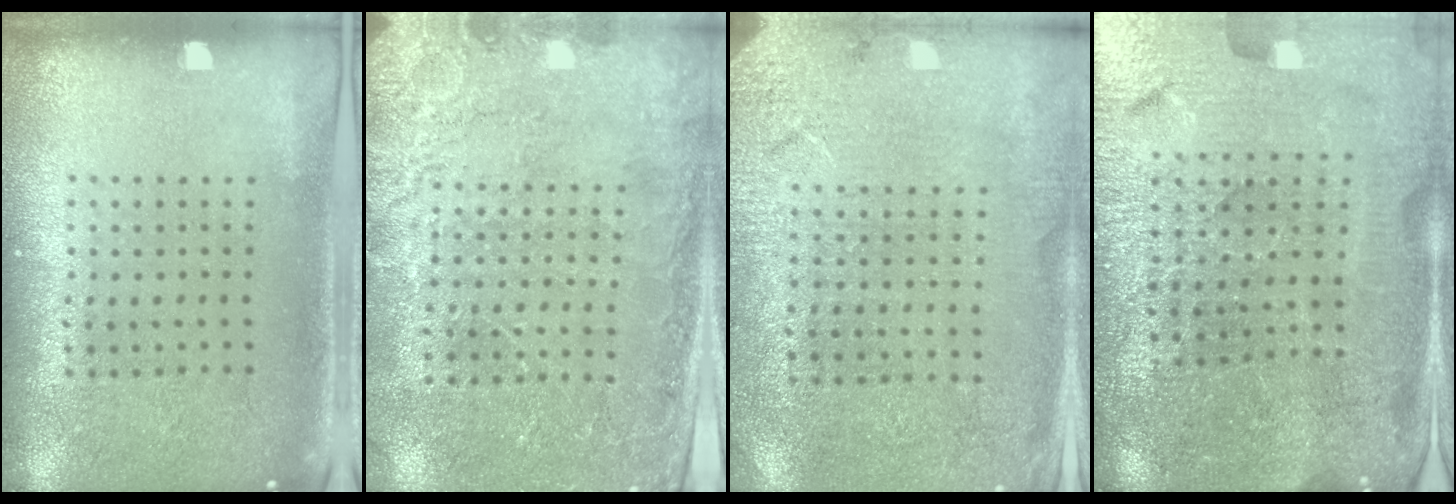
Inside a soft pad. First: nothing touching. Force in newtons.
{"total": 2.5, "press": 2.5, "slide": 0.5}
{"total": 2.6, "press": 2.6, "slide": 0.2}
{"total": 4.1, "press": 4.0, "slide": 0.9}